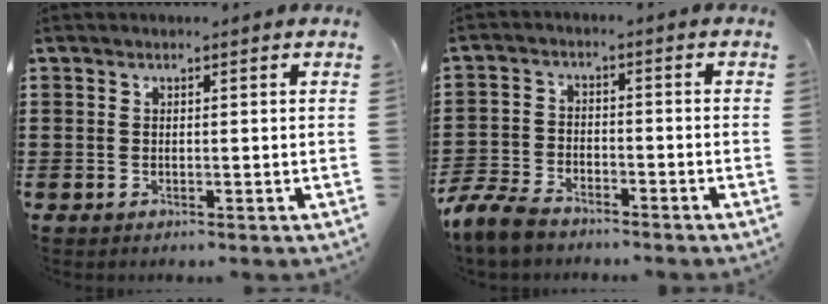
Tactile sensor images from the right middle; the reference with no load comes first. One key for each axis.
{"total": 6.4, "fx": -5.6, "fy": 2.0, "fz": 2.3, "tx": -0.073, "ty": 0.001, "tz": -0.118}